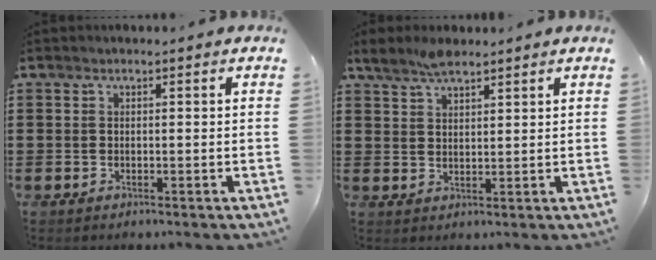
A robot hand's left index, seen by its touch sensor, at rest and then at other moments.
{"total": 3.5, "force": [3.0, 1.3, 1.5], "torque": [-0.035, 0.003, 0.056]}